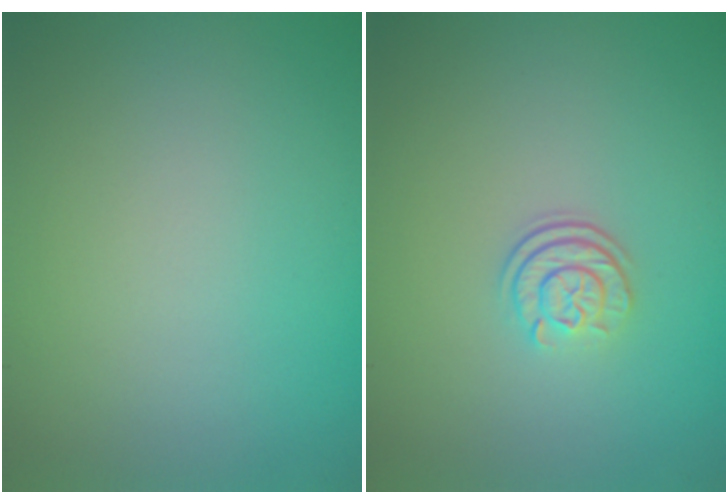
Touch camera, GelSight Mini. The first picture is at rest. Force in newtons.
{"total": 2.3, "press": 1.7, "slide": 1.6}